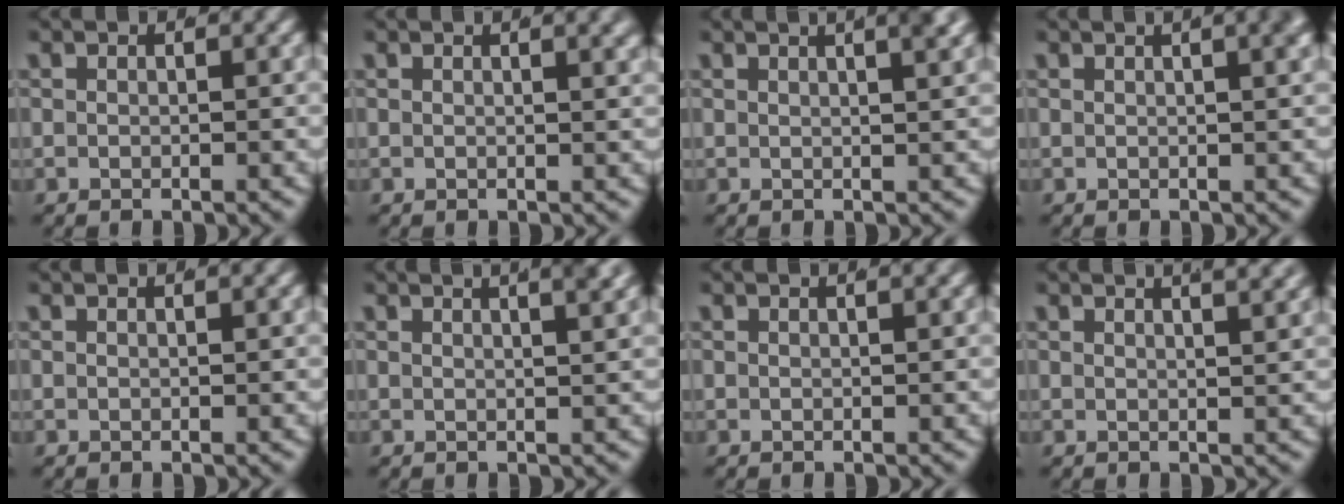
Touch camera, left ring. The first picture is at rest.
{"total": 1.8, "force": [1.1, 0.0, 1.4], "torque": [-0.012, 0.006, 0.015]}
{"total": 4.9, "force": [2.7, 1.2, 4.0], "torque": [-0.036, 0.020, 0.035]}
{"total": 2.9, "force": [1.3, 0.5, 2.5], "torque": [-0.014, 0.018, 0.014]}
{"total": 0.7, "force": [0.6, -0.2, 0.3], "torque": [-0.001, 0.004, 0.007]}
{"total": 5.2, "force": [3.0, 1.4, 4.1], "torque": [-0.037, 0.018, 0.039]}
{"total": 1.0, "force": [0.7, -0.1, 0.6], "torque": [-0.003, 0.007, 0.009]}
{"total": 3.5, "force": [2.5, 0.4, 2.4], "torque": [-0.021, 0.005, 0.037]}